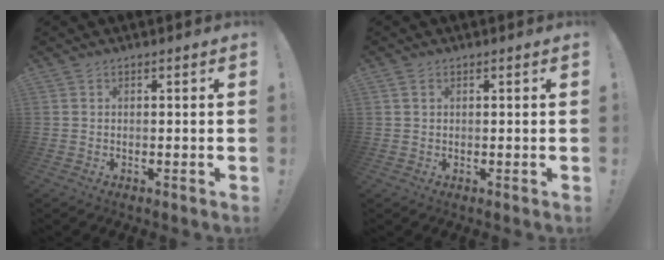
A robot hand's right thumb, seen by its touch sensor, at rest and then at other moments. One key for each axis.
{"total": 1.2, "fx": 0.7, "fy": 0.7, "fz": 0.8, "tx": -0.008, "ty": -0.001, "tz": 0.011}